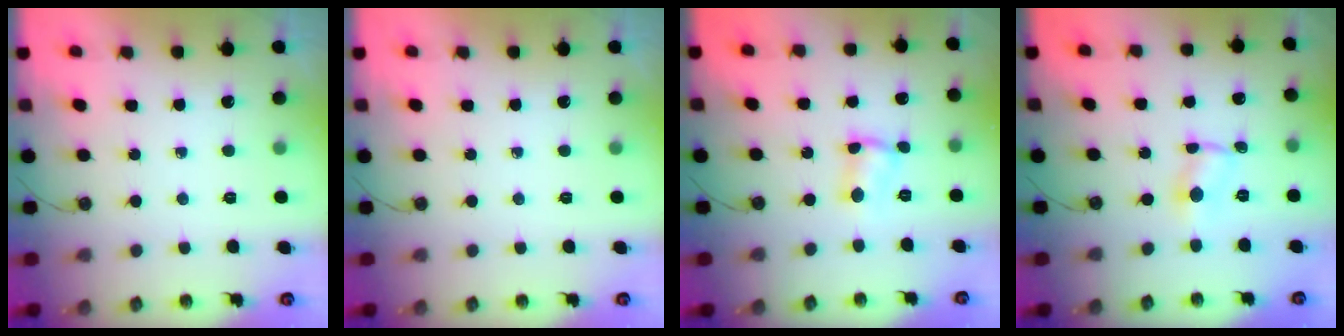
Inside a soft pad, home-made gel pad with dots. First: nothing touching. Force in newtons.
{"total": 0.0}
{"total": 3.3, "press": 3.2, "slide": 0.3}
{"total": 1.9, "press": 1.9, "slide": 0.2}